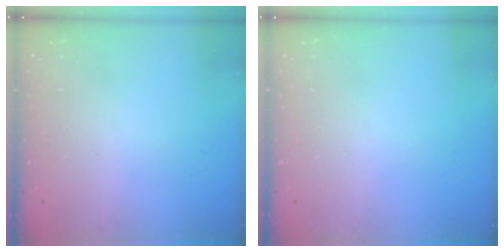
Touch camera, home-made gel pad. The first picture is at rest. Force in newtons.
{"total": 0.0}